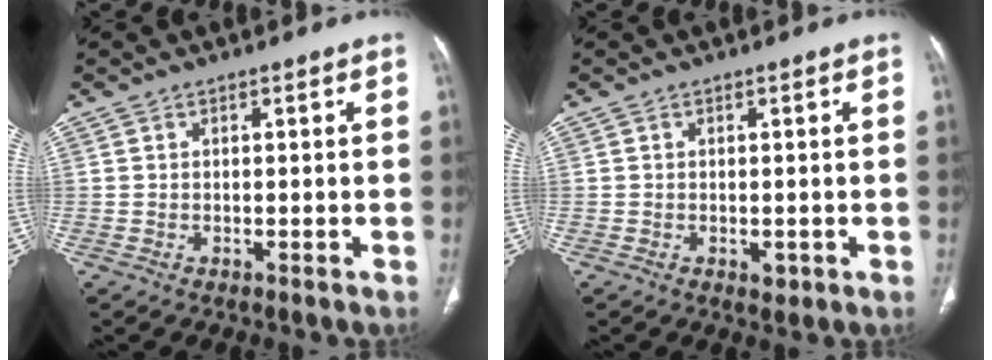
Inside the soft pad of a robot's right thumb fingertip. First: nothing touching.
{"total": 1.4, "force": [-0.4, 0.9, 1.0], "torque": [-0.009, -0.002, -0.002]}